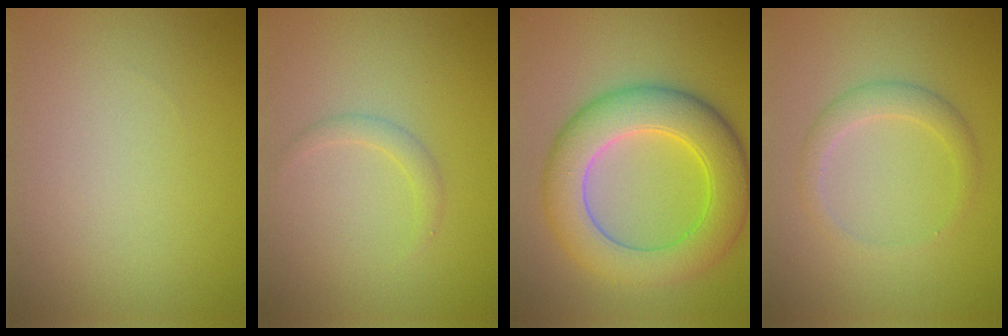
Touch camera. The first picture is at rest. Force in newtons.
{"total": 1.1, "press": 1.1, "slide": 0.1}
{"total": 8.4, "press": 8.4, "slide": 0.5}
{"total": 2.1, "press": 2.1, "slide": 0.2}